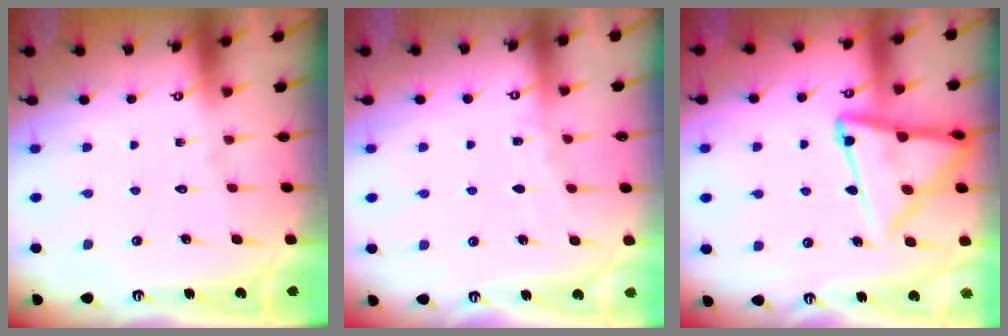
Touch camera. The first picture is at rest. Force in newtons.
{"total": 4.0, "press": 4.0, "slide": 0.5}
{"total": 16.5, "press": 16.5, "slide": 1.5}